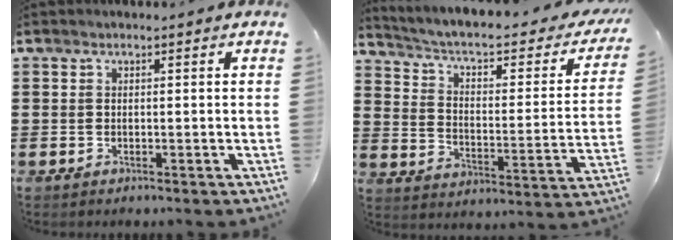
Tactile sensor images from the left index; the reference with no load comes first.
{"total": 4.9, "force": [3.3, 1.3, 3.4], "torque": [-0.083, -0.027, 0.047]}